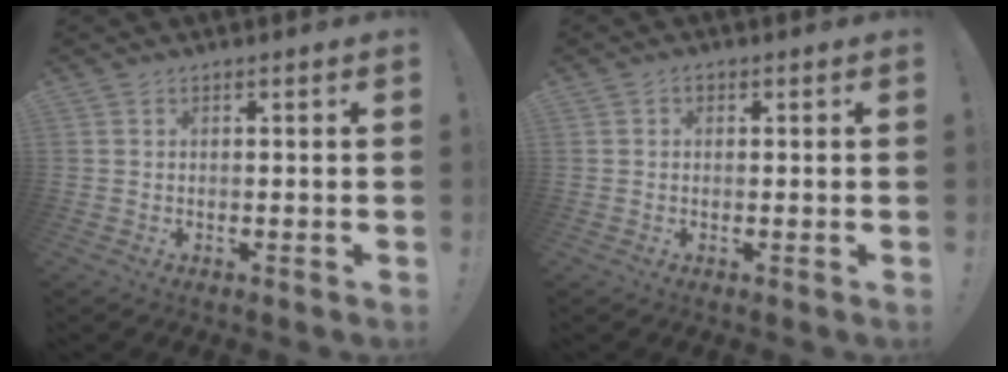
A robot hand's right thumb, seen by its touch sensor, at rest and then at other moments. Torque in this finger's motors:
{"motor_torque": [0.03, 0.19, 0.05, -0.08, 0.00]}